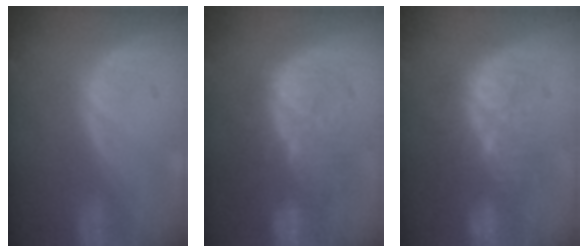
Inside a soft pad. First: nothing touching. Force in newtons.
{"total": 11.1, "press": 9.9, "slide": 5.0}
{"total": 9.5, "press": 9.1, "slide": 2.8}